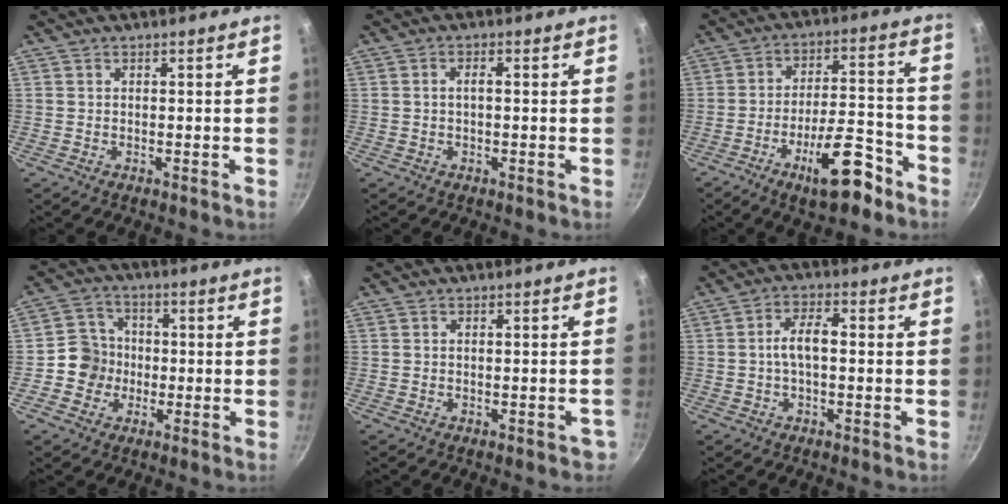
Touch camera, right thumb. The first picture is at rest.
{"total": 1.8, "force": [0.0, 0.8, 1.6], "torque": [-0.034, 0.008, -0.002]}
{"total": 13.5, "force": [-7.9, 4.7, 9.9], "torque": [-0.133, 0.059, -0.119]}
{"total": 7.3, "force": [-1.5, 6.8, 2.2], "torque": [-0.003, 0.022, -0.044]}
{"total": 2.0, "force": [-1.1, 1.0, 1.3], "torque": [-0.006, 0.018, -0.005]}
{"total": 5.3, "force": [-0.3, 2.5, 4.7], "torque": [-0.086, 0.024, -0.012]}